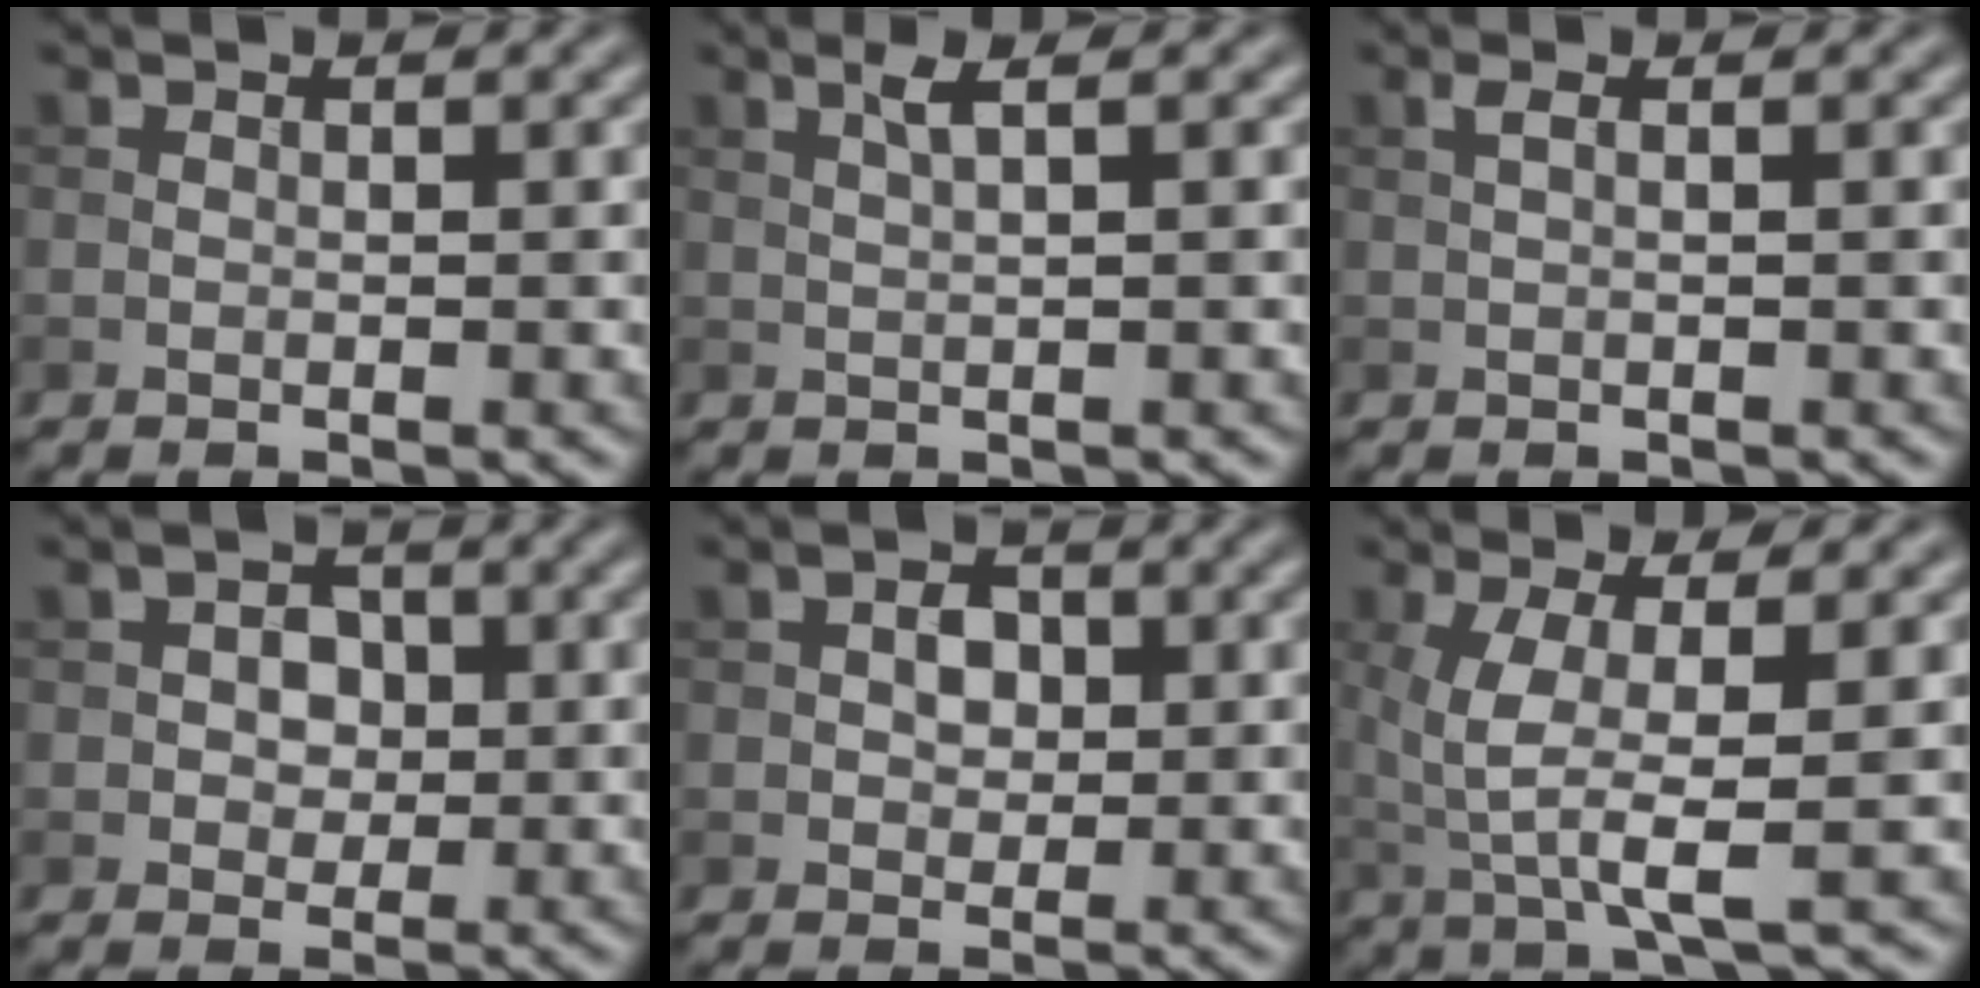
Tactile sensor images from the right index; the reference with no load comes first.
{"total": 1.8, "force": [0.8, 0.3, 1.6], "torque": [-0.031, 0.004, 0.012]}
{"total": 1.1, "force": [0.4, 0.3, 1.0], "torque": [-0.023, 0.006, 0.006]}
{"total": 2.4, "force": [0.0, 2.0, 1.3], "torque": [-0.009, 0.001, -0.008]}
{"total": 2.3, "force": [0.2, 1.8, 1.4], "torque": [-0.019, 0.003, 0.000]}
{"total": 4.7, "force": [0.5, 1.0, 4.6], "torque": [-0.101, -0.003, 0.012]}